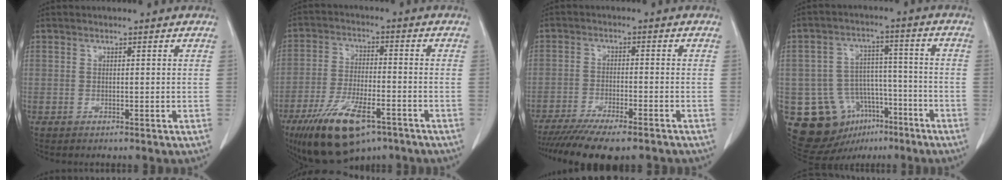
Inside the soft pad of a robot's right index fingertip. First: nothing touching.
{"total": 13.8, "force": [-8.4, 4.8, 9.8], "torque": [-0.187, -0.014, -0.140]}
{"total": 13.5, "force": [-11.2, 2.2, 7.2], "torque": [-0.113, -0.019, -0.170]}
{"total": 13.7, "force": [-7.0, 10.6, 5.2], "torque": [-0.085, 0.049, -0.097]}